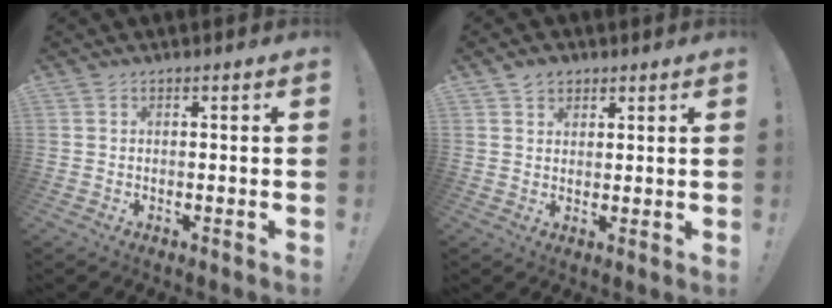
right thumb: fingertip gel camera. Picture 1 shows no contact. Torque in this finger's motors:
{"motor_torque": [-0.15, 0.03, -0.31, -0.01, 0.00]}